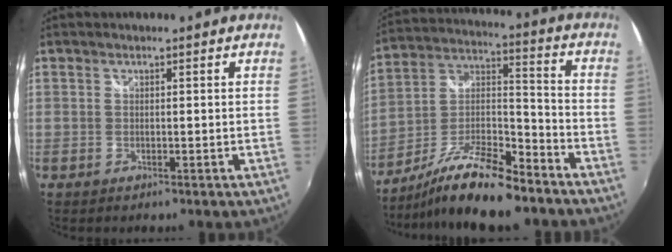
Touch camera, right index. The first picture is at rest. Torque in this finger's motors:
{"motor_torque": [1.14, -1.00, 0.61, 0.12]}